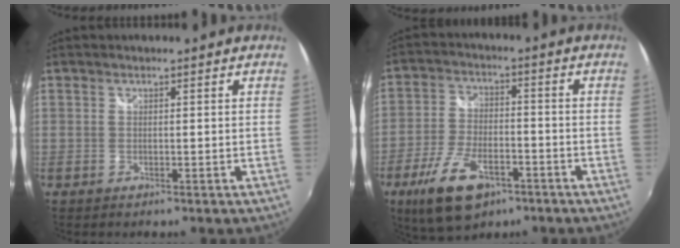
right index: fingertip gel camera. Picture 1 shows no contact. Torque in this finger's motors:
{"motor_torque": [1.10, -1.04, 0.61, 0.07]}